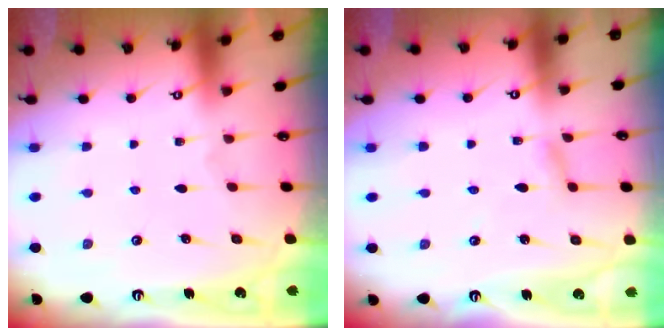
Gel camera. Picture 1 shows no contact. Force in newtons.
{"total": 2.8, "press": 2.8, "slide": 0.3}